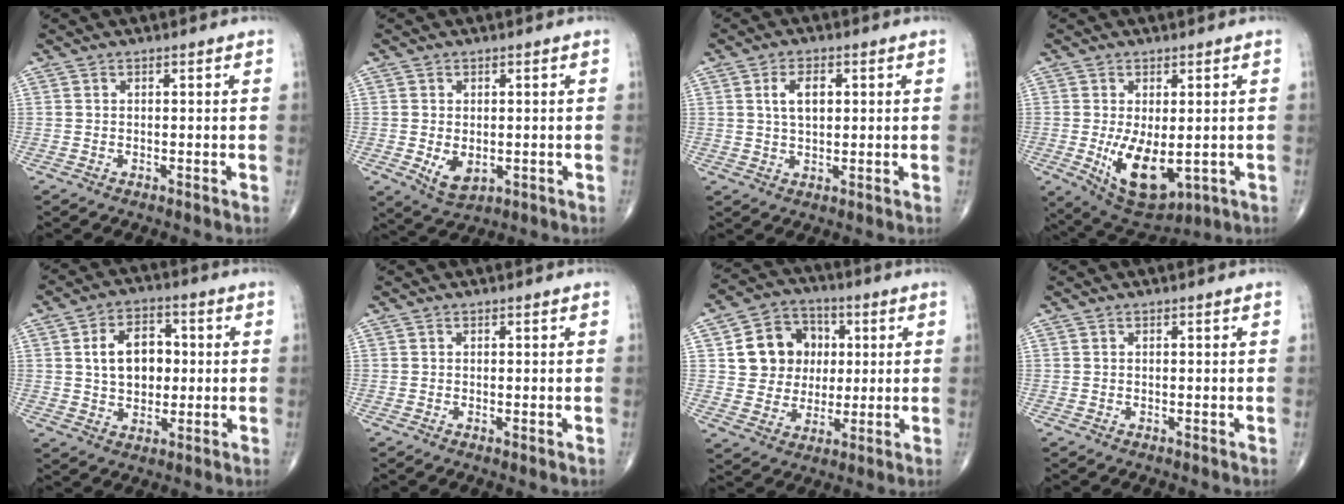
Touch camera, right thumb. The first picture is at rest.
{"total": 5.1, "force": [-0.9, 3.2, 3.8], "torque": [-0.058, -0.011, -0.002]}
{"total": 5.1, "force": [1.3, 2.8, 4.0], "torque": [-0.066, 0.000, 0.021]}
{"total": 11.0, "force": [-1.7, 5.6, 9.4], "torque": [-0.144, -0.023, -0.007]}
{"total": 10.4, "force": [1.2, 7.2, 7.4], "torque": [-0.093, 0.011, 0.020]}
{"total": 0.6, "force": [0.0, 0.1, 0.6], "torque": [-0.013, -0.004, -0.002]}
{"total": 12.7, "force": [2.6, 11.2, 5.5], "torque": [-0.048, 0.007, 0.046]}
{"total": 0.0}